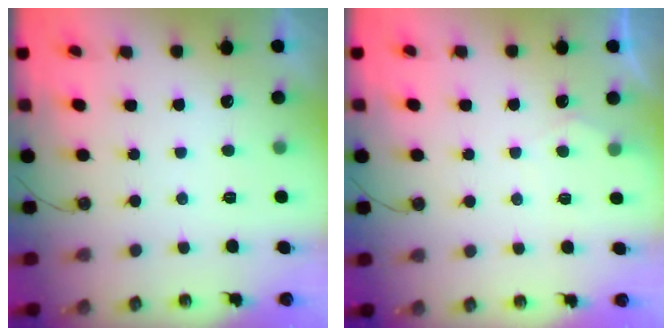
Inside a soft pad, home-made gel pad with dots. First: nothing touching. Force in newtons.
{"total": 2.9, "press": 2.9, "slide": 0.4}